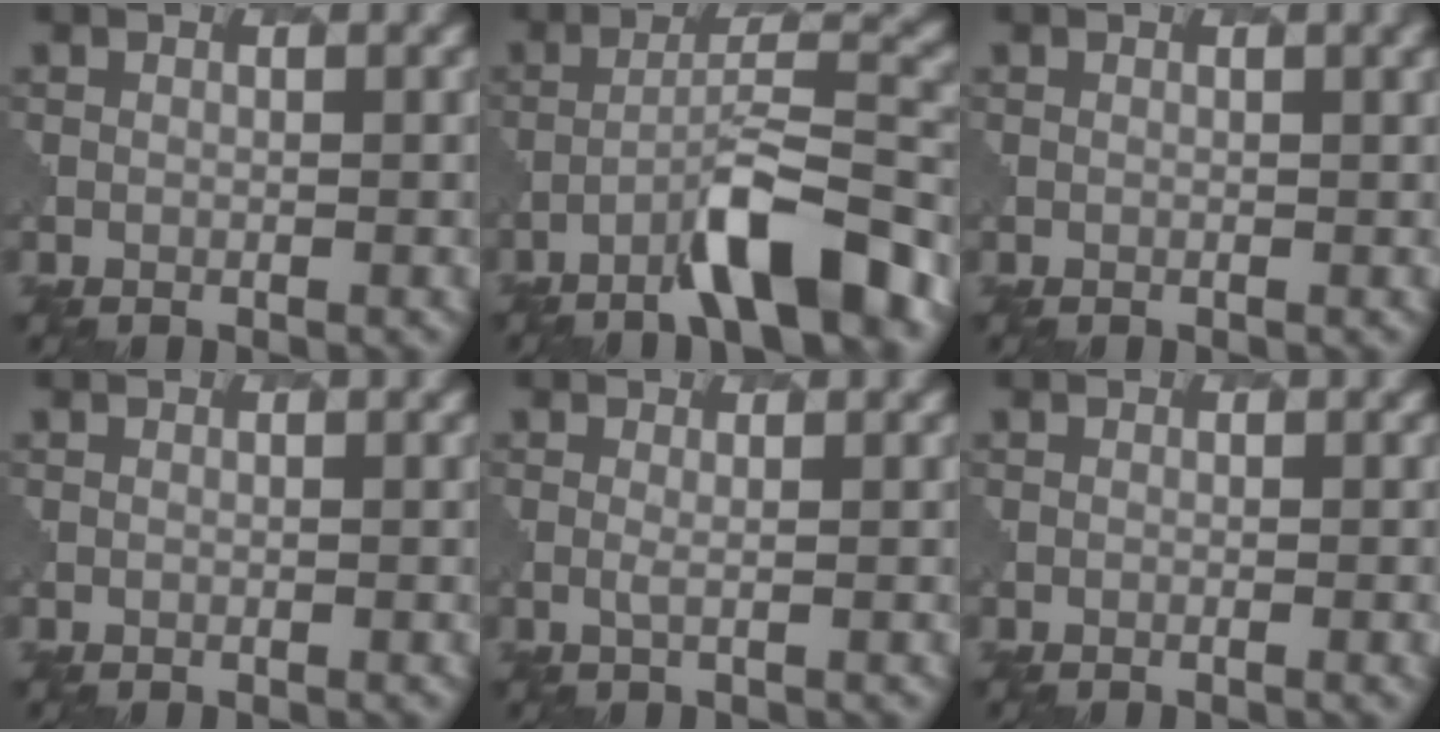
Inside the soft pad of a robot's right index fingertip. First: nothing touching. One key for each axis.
{"total": 7.5, "fx": -4.6, "fy": 1.2, "fz": 5.8, "tx": -0.096, "ty": 0.016, "tz": -0.073}
{"total": 1.9, "fx": 0.4, "fy": 0.8, "fz": 1.6, "tx": -0.011, "ty": -0.002, "tz": 0.002}
{"total": 0.0}
{"total": 0.9, "fx": 0.4, "fy": 0.3, "fz": 0.8, "tx": -0.013, "ty": -0.002, "tz": 0.005}
{"total": 0.9, "fx": -0.1, "fy": 0.3, "fz": 0.9, "tx": -0.005, "ty": 0.001, "tz": -0.007}